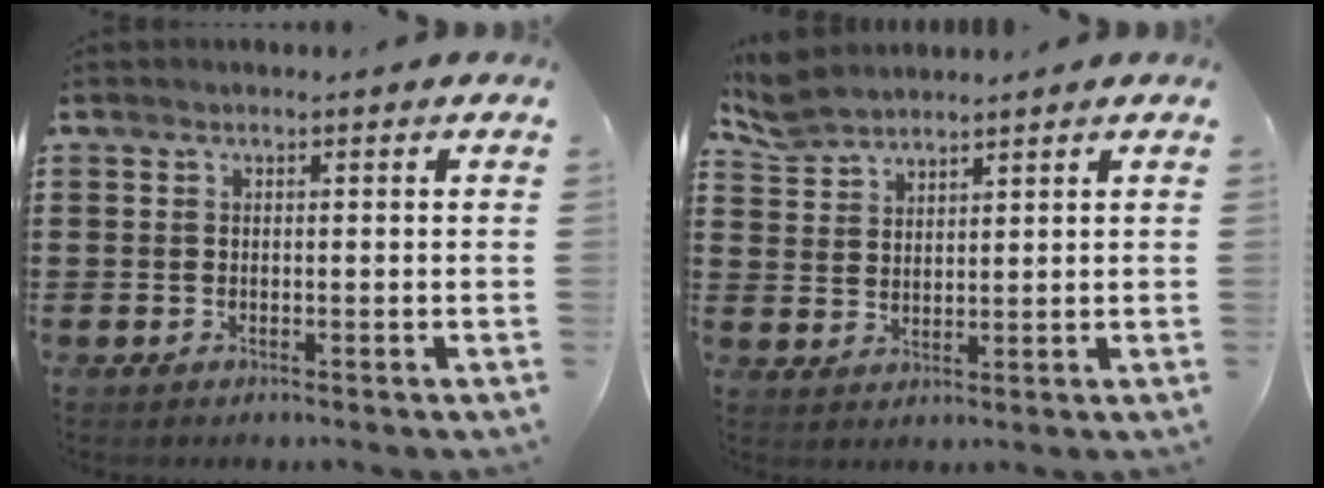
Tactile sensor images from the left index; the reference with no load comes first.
{"total": 4.5, "force": [4.2, 1.2, 1.0], "torque": [-0.034, -0.006, 0.080]}